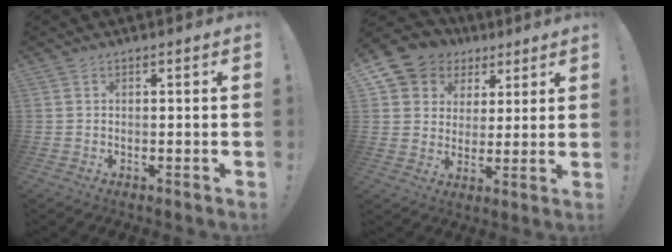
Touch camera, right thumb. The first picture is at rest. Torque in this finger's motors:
{"motor_torque": [-0.48, 0.85, 0.20, -0.10, 0.10]}